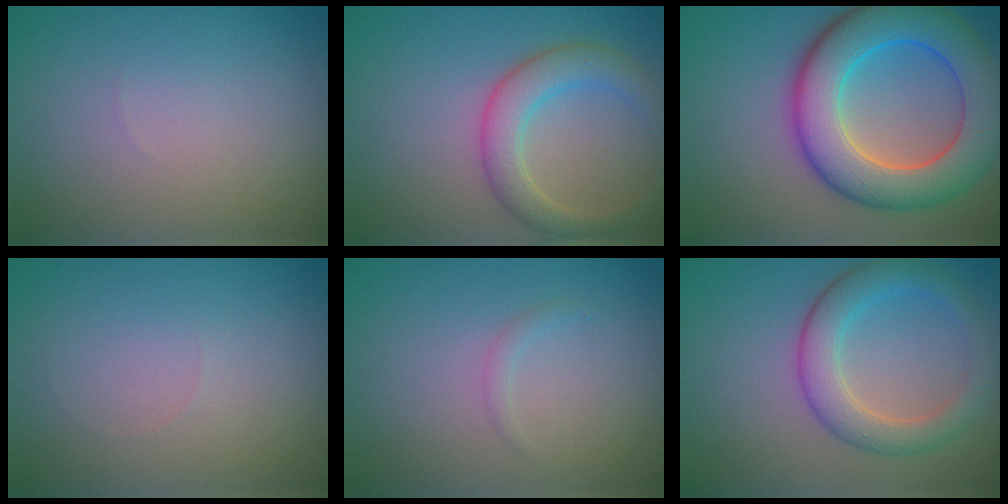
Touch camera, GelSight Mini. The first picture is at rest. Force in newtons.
{"total": 4.0, "press": 4.0, "slide": 0.4}
{"total": 10.0, "press": 10.0, "slide": 0.2}
{"total": 0.0}
{"total": 0.7, "press": 0.7, "slide": 0.1}
{"total": 4.6, "press": 4.6, "slide": 0.0}